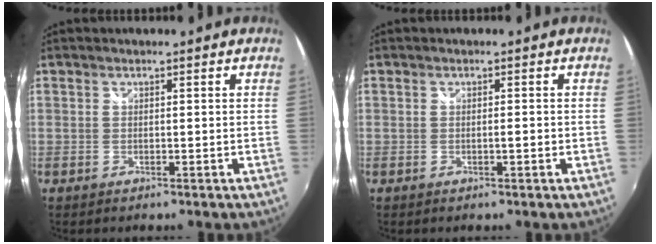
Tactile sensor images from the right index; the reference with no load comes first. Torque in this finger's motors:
{"motor_torque": [1.05, 1.09, 0.01, 0.00]}